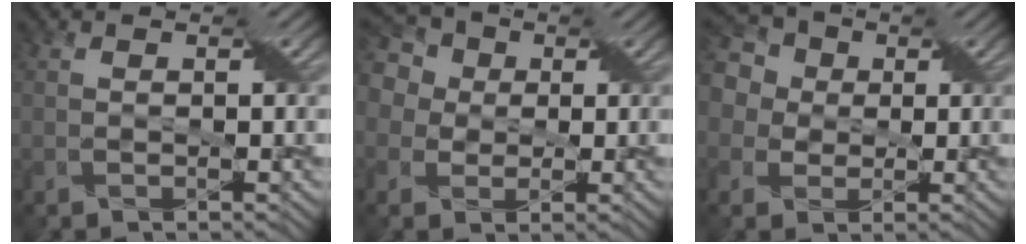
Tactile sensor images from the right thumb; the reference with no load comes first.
{"total": 9.8, "force": [2.8, 8.2, 4.6], "torque": [-0.152, 0.035, 0.025]}
{"total": 10.3, "force": [2.6, 8.8, 4.7], "torque": [-0.161, 0.035, 0.022]}